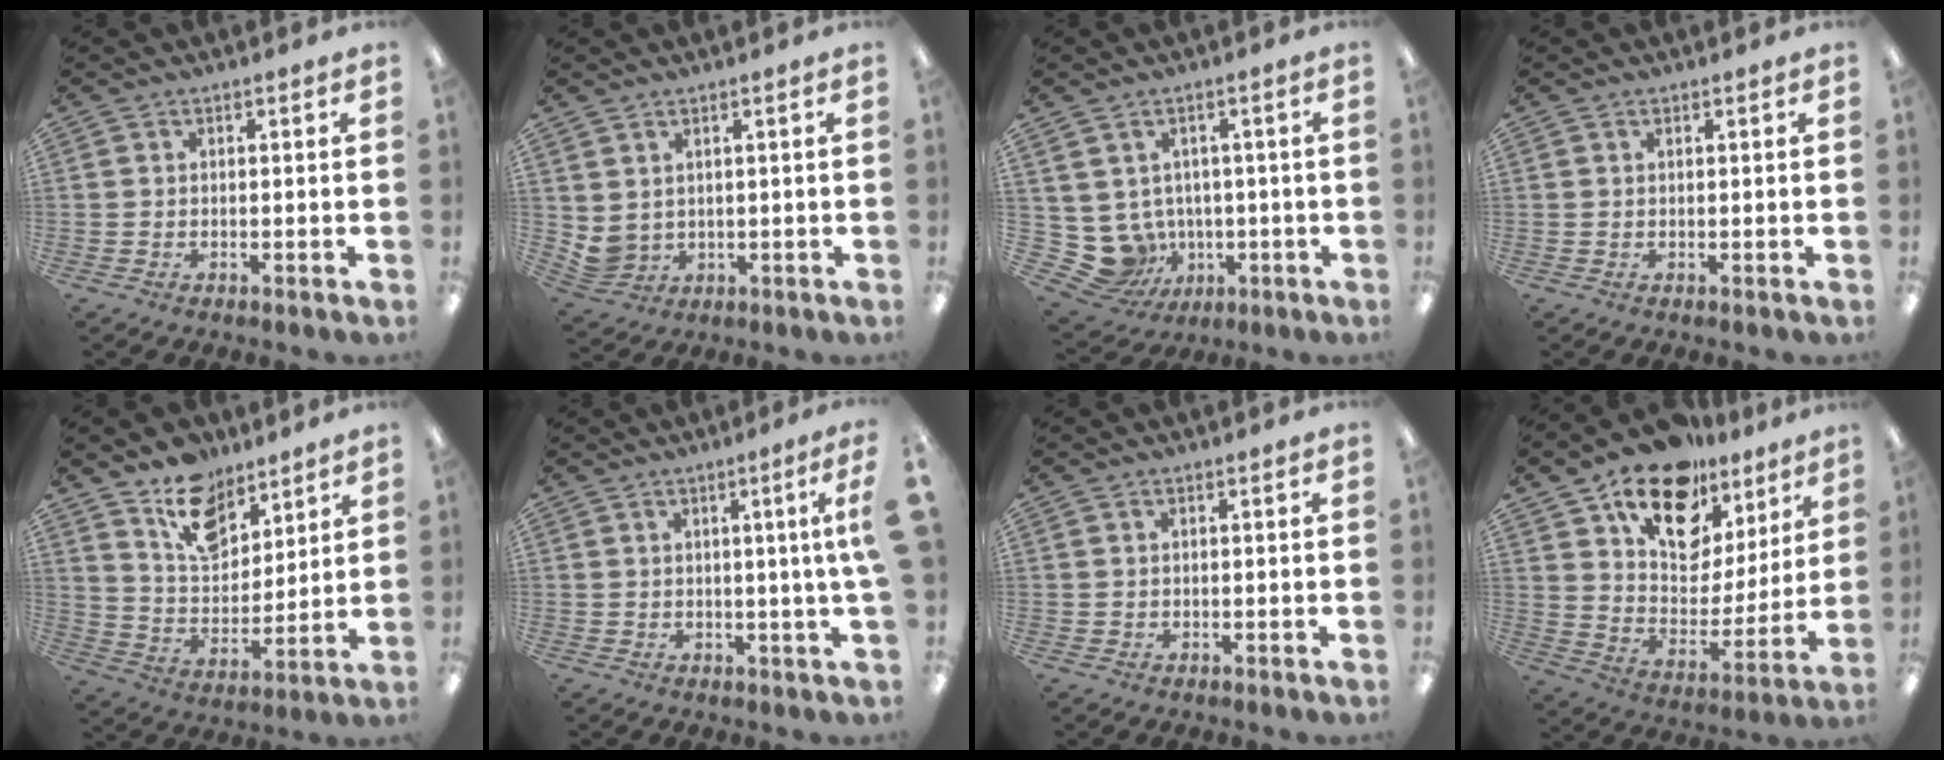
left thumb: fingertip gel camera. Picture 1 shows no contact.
{"total": 3.5, "force": [1.7, 2.8, 1.2], "torque": [-0.035, -0.011, 0.035]}
{"total": 7.8, "force": [-0.3, 7.5, 1.9], "torque": [-0.072, -0.019, 0.005]}
{"total": 0.0}
{"total": 13.2, "force": [9.3, 7.5, 5.4], "torque": [-0.083, -0.054, 0.173]}
{"total": 5.3, "force": [1.1, -0.7, 5.1], "torque": [-0.077, -0.015, 0.012]}
{"total": 0.0}
{"total": 19.3, "force": [13.3, 10.9, 8.7], "torque": [-0.148, -0.082, 0.240]}